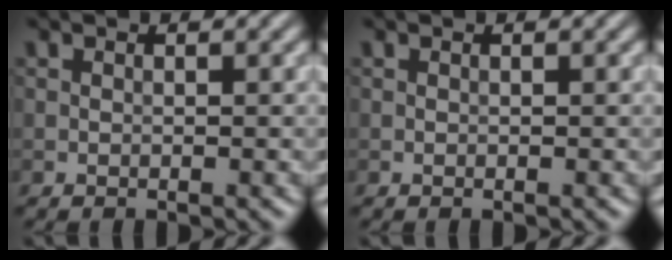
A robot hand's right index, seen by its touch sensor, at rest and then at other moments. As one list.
[{"total": 0.0}]